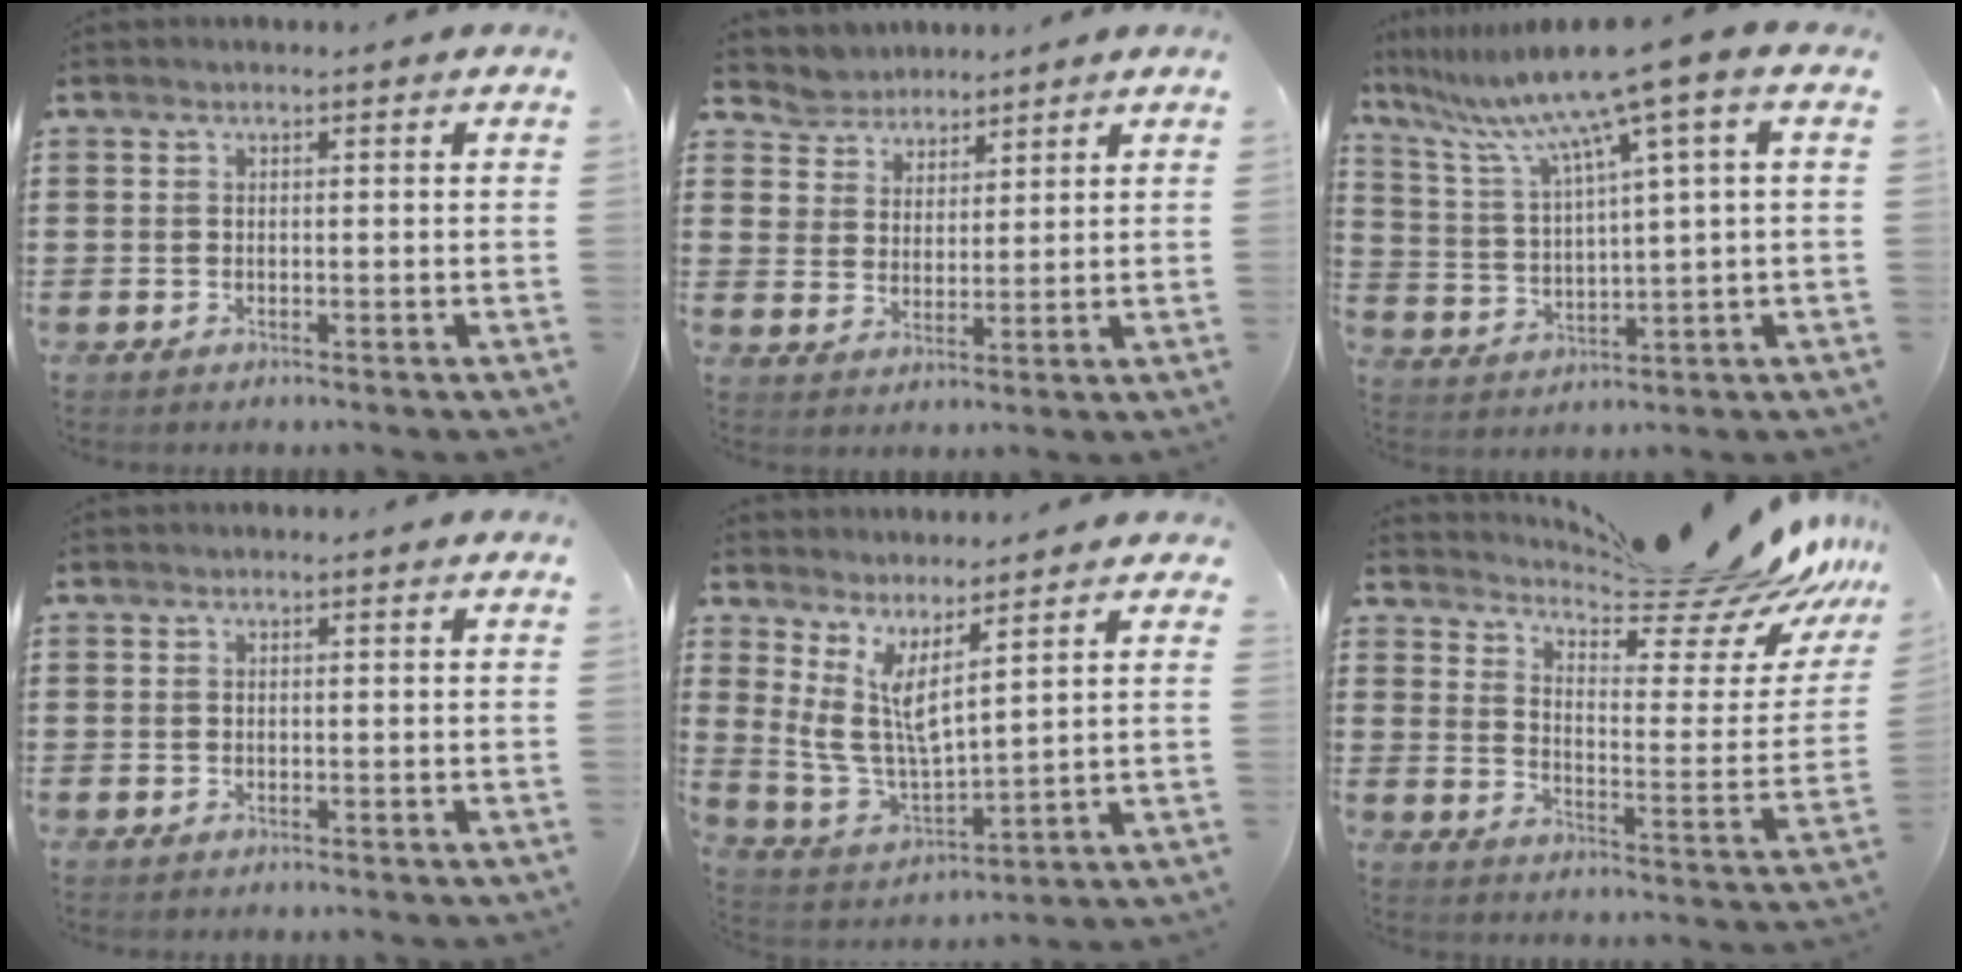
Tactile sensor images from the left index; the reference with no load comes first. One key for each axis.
{"total": 4.8, "fx": 4.2, "fy": 2.3, "fz": -0.8, "tx": -0.012, "ty": -0.014, "tz": 0.077}
{"total": 9.8, "fx": 6.6, "fy": -0.6, "fz": 7.2, "tx": -0.163, "ty": -0.037, "tz": 0.103}
{"total": 0.0}
{"total": 7.0, "fx": 3.8, "fy": 2.6, "fz": 5.3, "tx": -0.133, "ty": -0.029, "tz": 0.063}
{"total": 14.6, "fx": 12.8, "fy": 1.8, "fz": 6.7, "tx": -0.096, "ty": -0.102, "tz": 0.208}